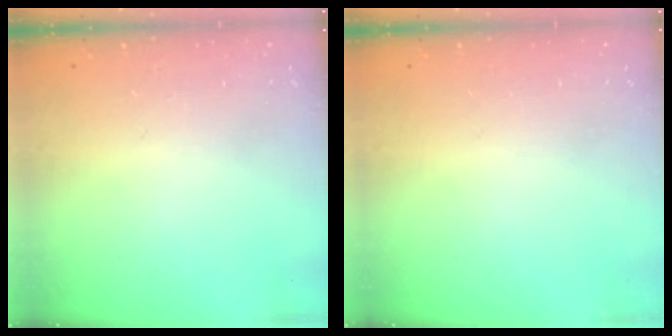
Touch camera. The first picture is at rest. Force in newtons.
{"total": 0.0}